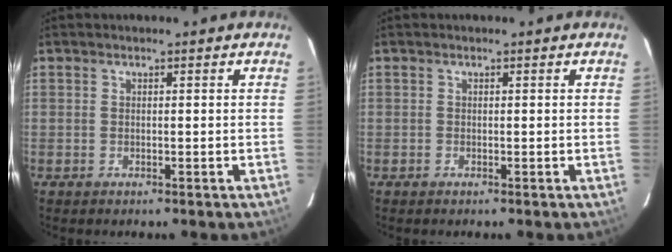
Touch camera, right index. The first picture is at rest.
{"total": 0.0}